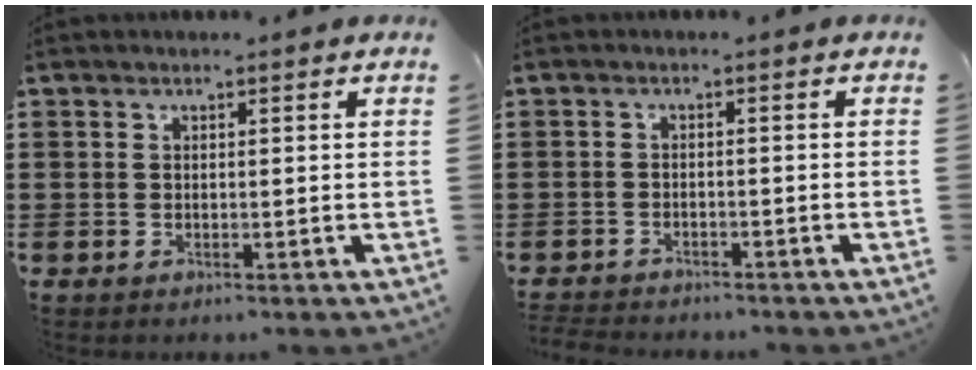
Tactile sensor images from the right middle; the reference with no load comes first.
{"total": 1.9, "force": [-1.9, 0.2, -0.1], "torque": [-0.004, 0.000, -0.043]}